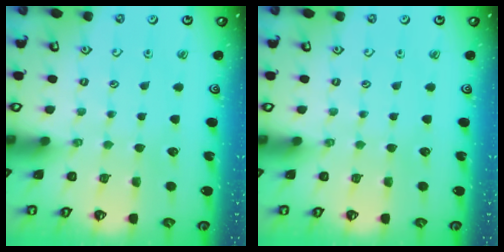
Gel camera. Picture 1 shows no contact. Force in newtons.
{"total": 0.0}